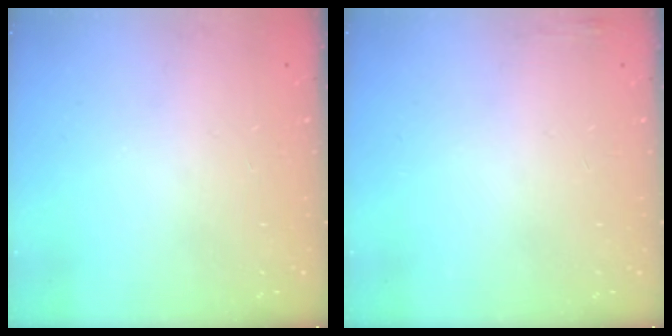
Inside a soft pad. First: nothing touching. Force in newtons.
{"total": 3.5, "press": 3.1, "slide": 1.6}